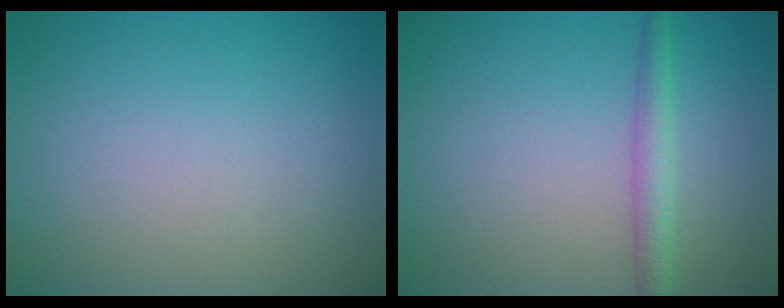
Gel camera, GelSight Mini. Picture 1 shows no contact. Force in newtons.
{"total": 2.3, "press": 2.3, "slide": 0.1}